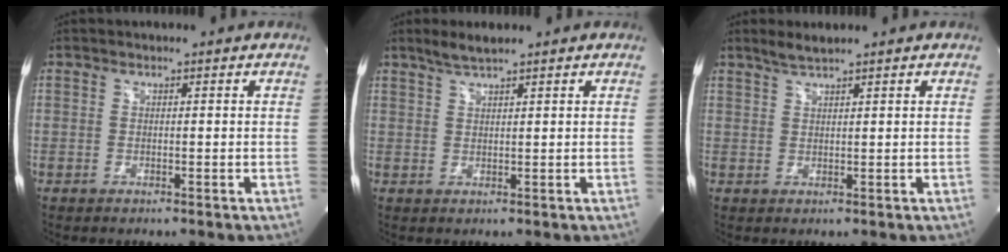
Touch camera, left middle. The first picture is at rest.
{"total": 3.1, "force": [2.6, 0.0, 1.8], "torque": [-0.046, 0.004, 0.053]}
{"total": 2.4, "force": [2.1, -0.1, 1.2], "torque": [-0.031, 0.004, 0.043]}